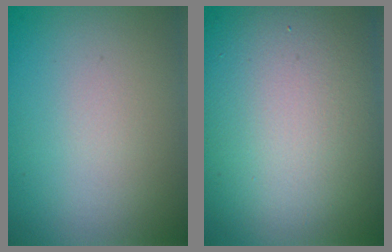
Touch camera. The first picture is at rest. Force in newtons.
{"total": 15.8, "press": 15.8, "slide": 0.6}